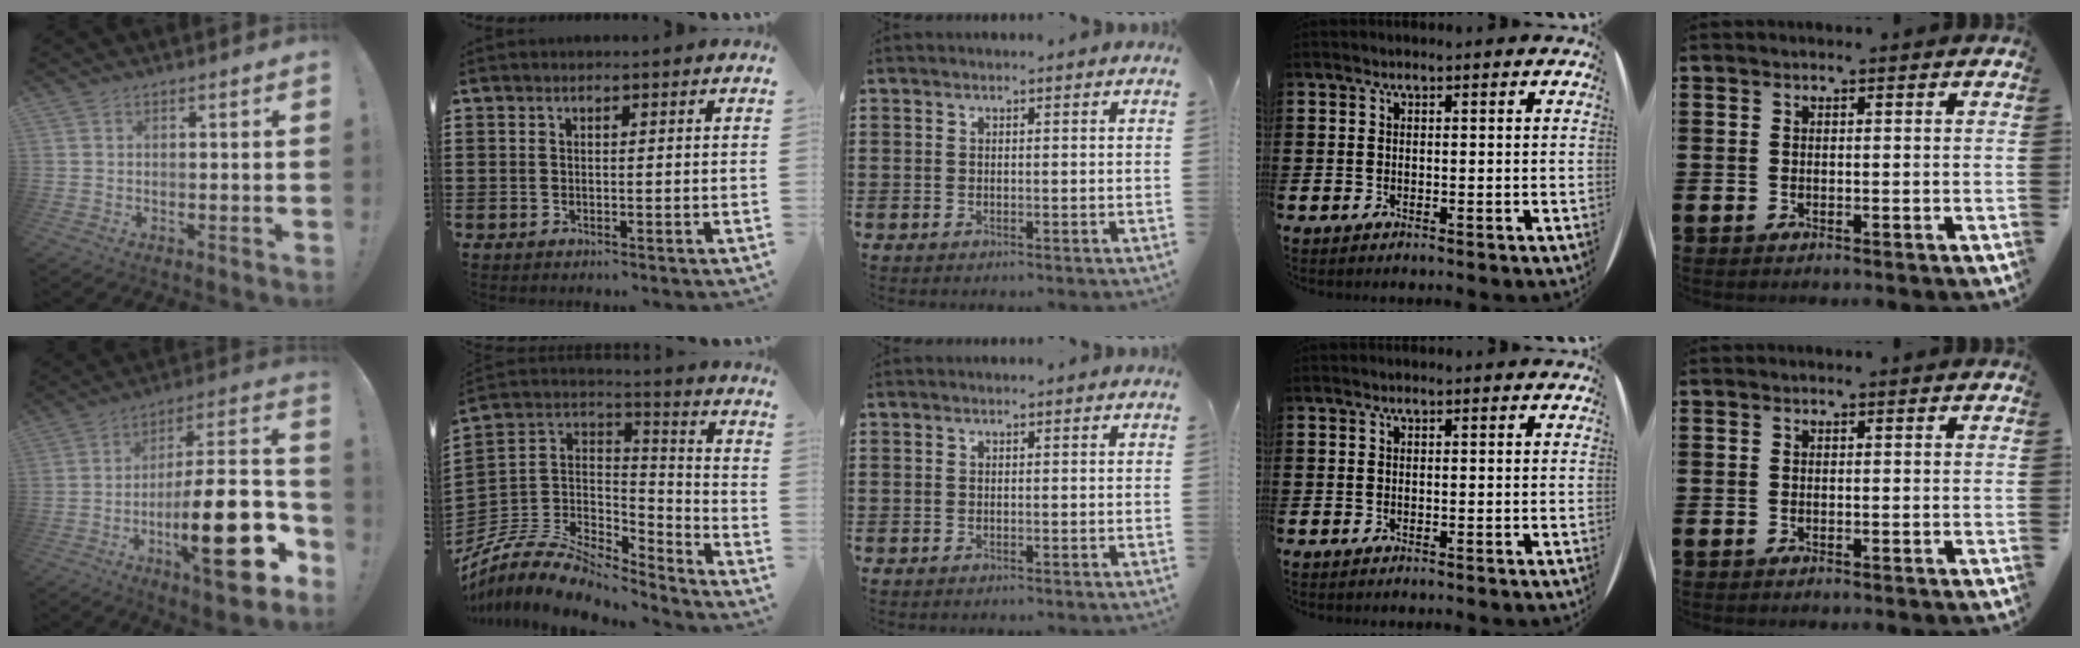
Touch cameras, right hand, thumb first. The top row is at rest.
{"thumb": {"total": 25.8, "force": [-8.6, 6.9, 23.3], "torque": [-0.376, 0.039, -0.137]}, "index": {"total": 8.9, "force": [-7.0, 3.9, 3.8], "torque": [-0.088, 0.007, -0.136]}}